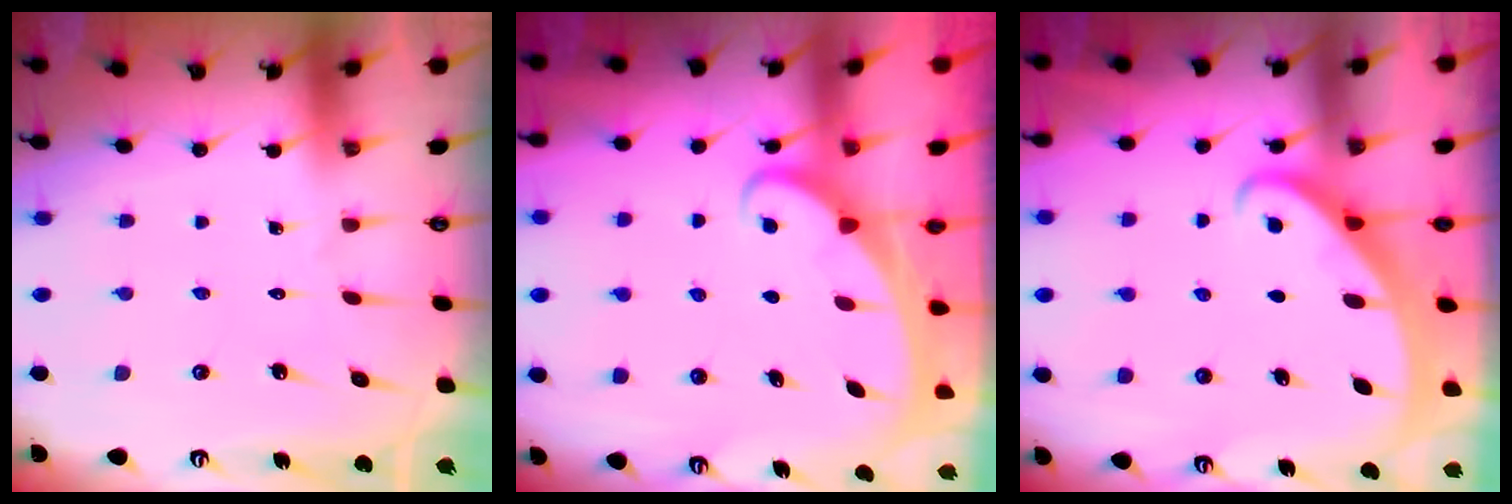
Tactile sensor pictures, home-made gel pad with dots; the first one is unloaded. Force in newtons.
{"total": 1.8, "press": 1.8, "slide": 0.1}
{"total": 2.2, "press": 2.2, "slide": 0.2}